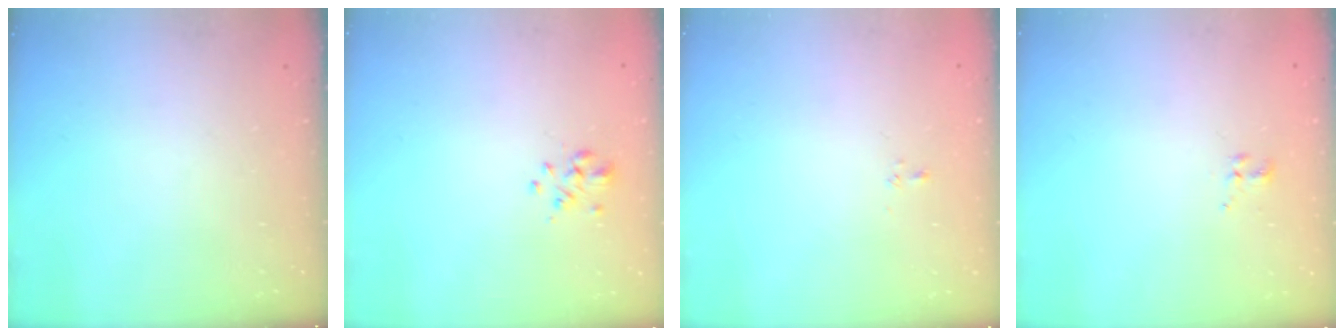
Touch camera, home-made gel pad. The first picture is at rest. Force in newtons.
{"total": 2.3, "press": 1.9, "slide": 1.2}
{"total": 1.6, "press": 1.4, "slide": 0.8}
{"total": 2.8, "press": 2.5, "slide": 1.3}